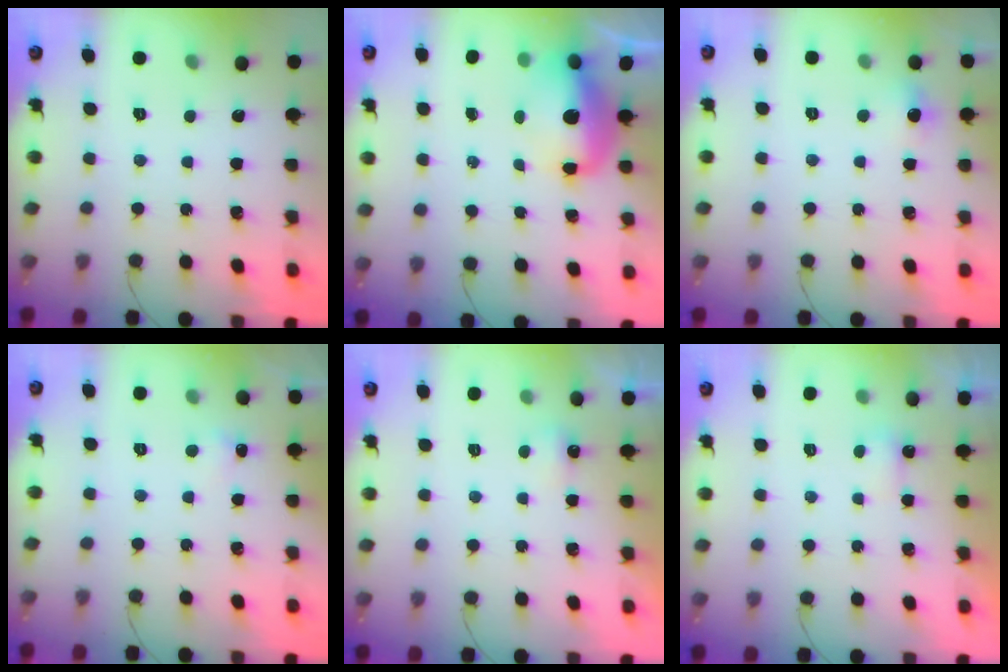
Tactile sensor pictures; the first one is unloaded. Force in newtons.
{"total": 11.2, "press": 10.9, "slide": 2.9}
{"total": 10.9, "press": 4.9, "slide": 9.7}
{"total": 3.7, "press": 3.4, "slide": 1.2}
{"total": 2.3, "press": 2.2, "slide": 0.6}
{"total": 2.8, "press": 2.7, "slide": 0.7}